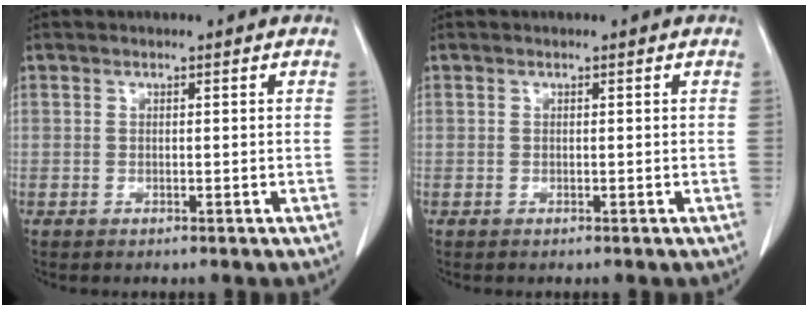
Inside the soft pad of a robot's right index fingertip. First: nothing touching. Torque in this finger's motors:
{"motor_torque": [0.00, 0.00, 0.01, 0.00]}